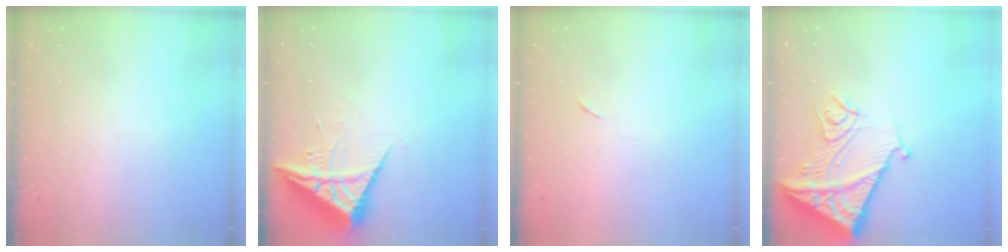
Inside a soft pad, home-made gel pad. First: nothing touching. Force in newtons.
{"total": 7.6, "press": 7.6, "slide": 0.5}
{"total": 4.0, "press": 3.6, "slide": 1.7}
{"total": 13.8, "press": 13.7, "slide": 1.4}